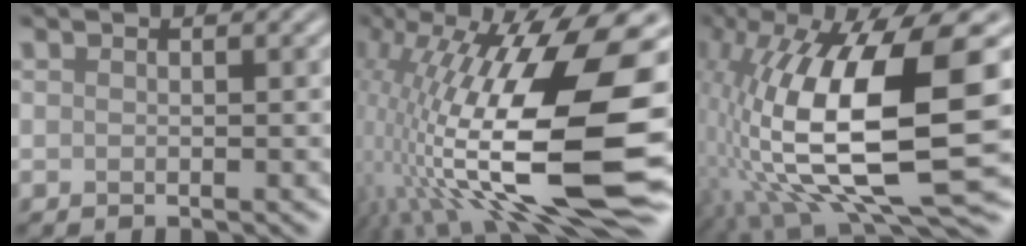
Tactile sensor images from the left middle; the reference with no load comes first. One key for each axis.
{"total": 17.0, "fx": -0.4, "fy": 6.2, "fz": 15.9, "tx": -0.302, "ty": 0.015, "tz": -0.010}
{"total": 15.6, "fx": -0.1, "fy": 5.5, "fz": 14.6, "tx": -0.272, "ty": 0.001, "tz": 0.005}